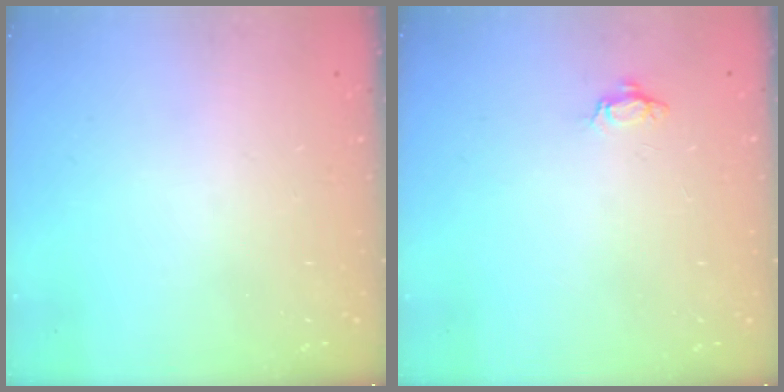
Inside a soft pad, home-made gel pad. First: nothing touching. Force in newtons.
{"total": 3.4, "press": 3.3, "slide": 0.5}